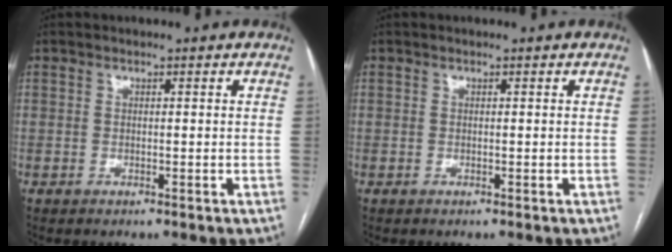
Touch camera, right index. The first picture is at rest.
{"total": 0.0}